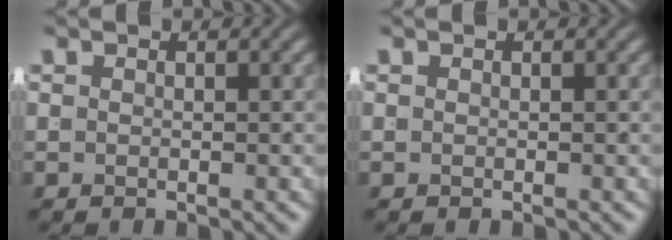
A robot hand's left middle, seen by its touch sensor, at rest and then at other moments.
{"total": 0.0}